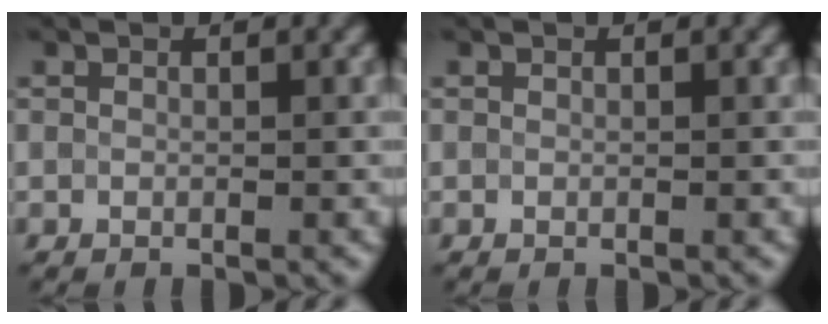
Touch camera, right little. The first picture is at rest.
{"total": 0.0}